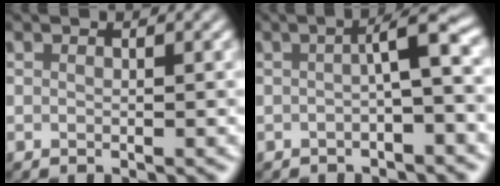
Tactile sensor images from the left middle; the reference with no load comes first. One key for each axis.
{"total": 3.3, "fx": -0.3, "fy": 0.4, "fz": 3.2, "tx": -0.049, "ty": 0.015, "tz": -0.008}